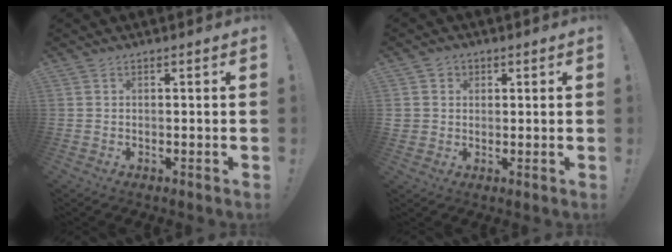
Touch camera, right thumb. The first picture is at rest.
{"total": 4.0, "force": [1.1, 3.8, 0.6], "torque": [-0.012, 0.000, 0.021]}